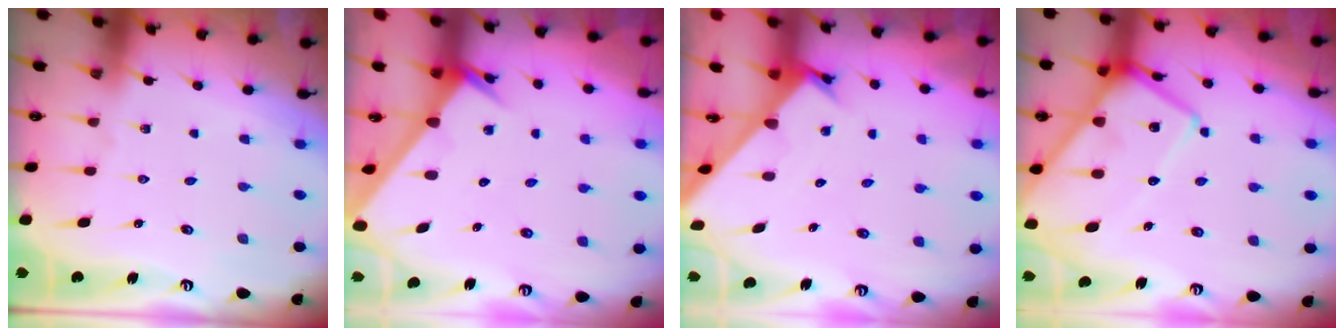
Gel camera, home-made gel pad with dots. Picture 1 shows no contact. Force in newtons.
{"total": 2.4, "press": 2.4, "slide": 0.1}
{"total": 2.2, "press": 2.2, "slide": 0.2}
{"total": 17.3, "press": 17.2, "slide": 2.0}